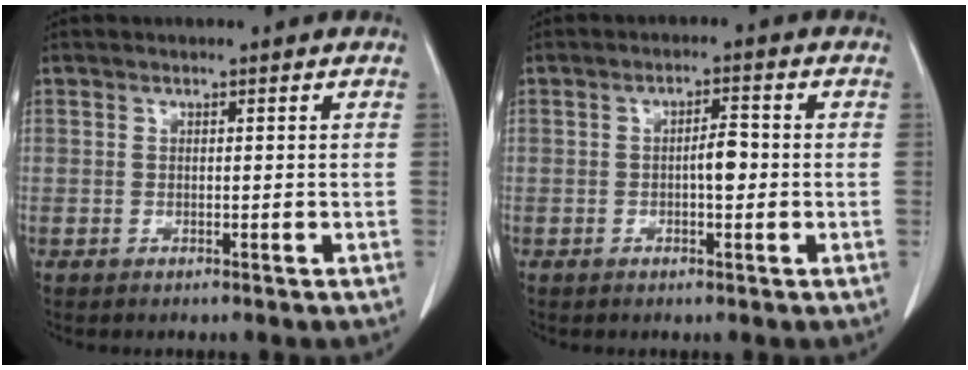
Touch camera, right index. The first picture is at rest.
{"total": 3.1, "force": [-0.4, 0.8, 3.0], "torque": [-0.047, 0.004, -0.006]}